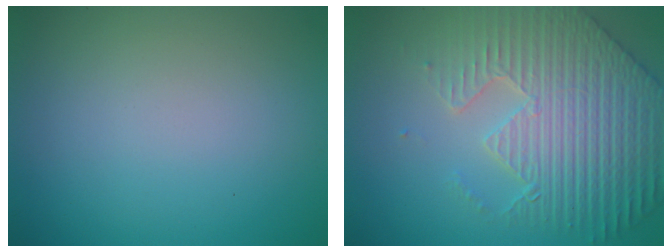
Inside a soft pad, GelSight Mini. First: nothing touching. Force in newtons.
{"total": 7.1, "press": 5.8, "slide": 4.0}